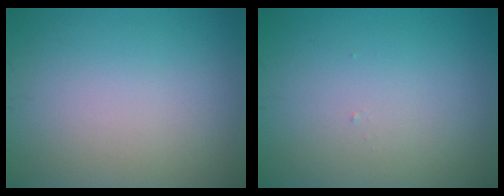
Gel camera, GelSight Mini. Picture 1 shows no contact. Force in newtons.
{"total": 0.0}